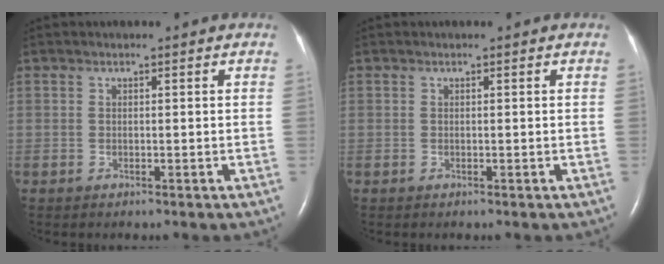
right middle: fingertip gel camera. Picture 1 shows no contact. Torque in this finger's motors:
{"motor_torque": [0.04, -0.05, 0.01, 0.00]}